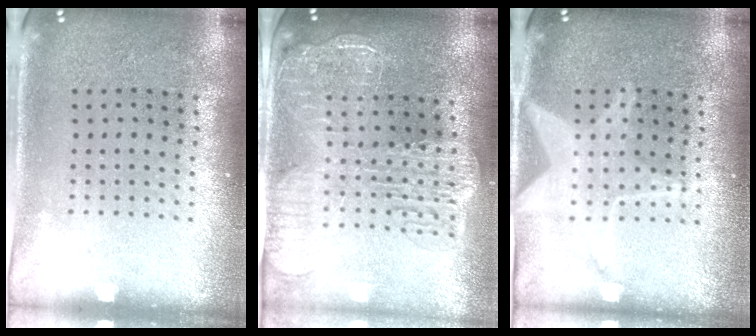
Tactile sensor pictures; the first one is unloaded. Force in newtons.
{"total": 2.8, "press": 2.3, "slide": 1.5}
{"total": 2.8, "press": 2.8, "slide": 0.3}